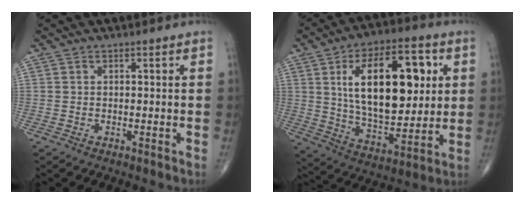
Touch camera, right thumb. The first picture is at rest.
{"total": 23.5, "force": [5.6, 11.8, 19.6], "torque": [-0.282, -0.017, 0.092]}